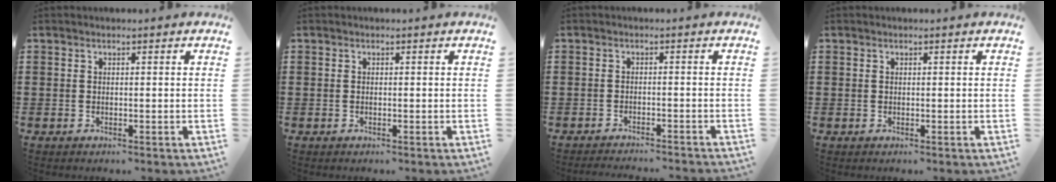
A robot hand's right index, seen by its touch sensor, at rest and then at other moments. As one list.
[{"total": 0.0}, {"total": 2.0, "force": [-2.0, -0.4, 0.1], "torque": [-0.005, 0.001, -0.042]}, {"total": 0.0}]